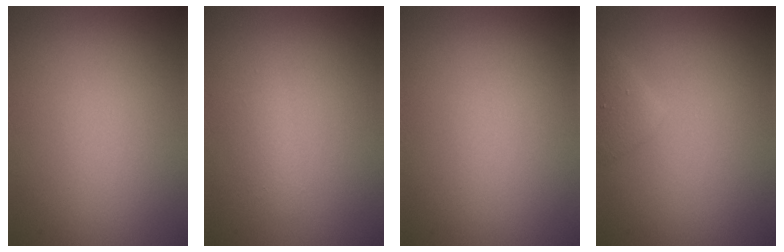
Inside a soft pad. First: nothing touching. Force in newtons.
{"total": 1.2, "press": 1.2, "slide": 0.1}
{"total": 0.0}
{"total": 1.7, "press": 1.7, "slide": 0.1}